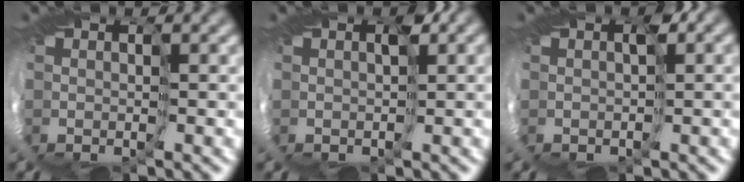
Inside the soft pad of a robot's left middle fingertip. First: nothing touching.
{"total": 2.7, "force": [0.7, 1.3, 2.3], "torque": [-0.031, 0.007, 0.009]}
{"total": 2.7, "force": [0.5, 1.4, 2.3], "torque": [-0.030, 0.007, 0.007]}